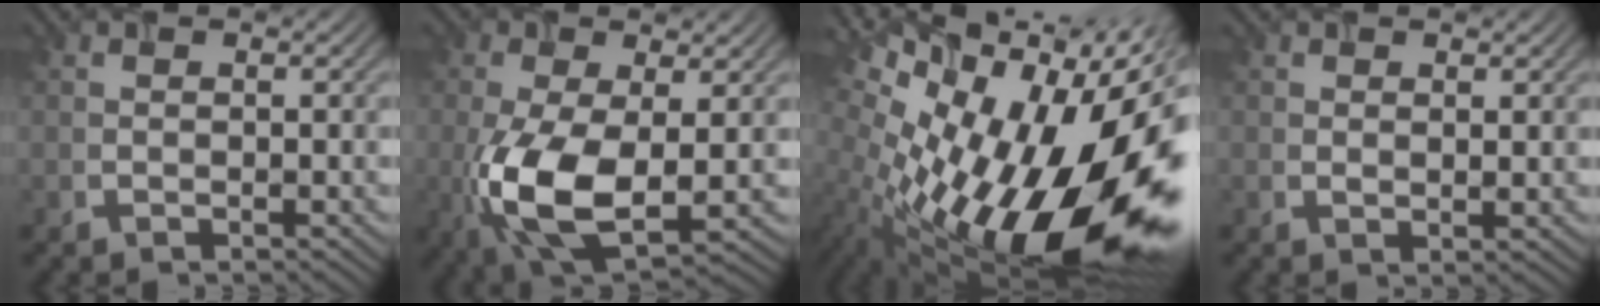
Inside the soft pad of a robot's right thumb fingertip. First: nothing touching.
{"total": 11.6, "force": [-2.7, 5.9, 9.5], "torque": [-0.218, -0.026, -0.045]}
{"total": 20.9, "force": [-3.3, 9.9, 18.2], "torque": [-0.296, -0.034, -0.056]}
{"total": 2.1, "force": [1.6, 0.6, 1.2], "torque": [-0.019, -0.001, 0.029]}